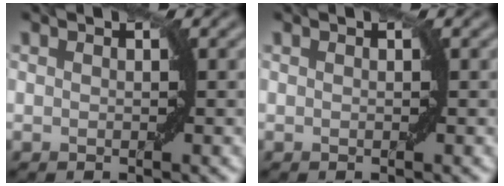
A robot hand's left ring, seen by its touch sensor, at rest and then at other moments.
{"total": 0.0}